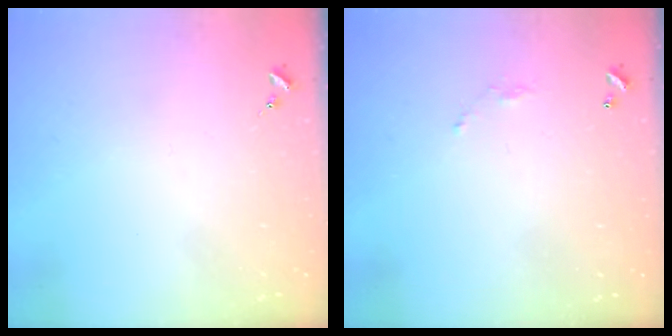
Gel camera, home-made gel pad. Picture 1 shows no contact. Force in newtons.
{"total": 3.9, "press": 3.9, "slide": 0.1}